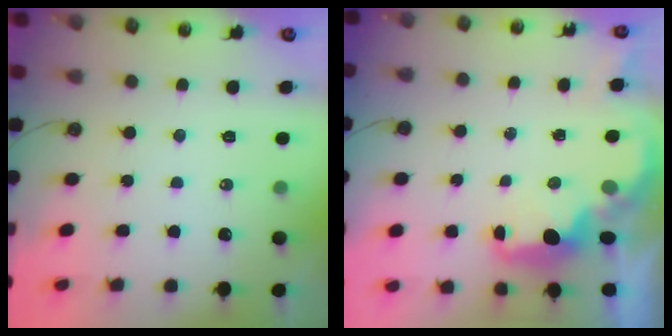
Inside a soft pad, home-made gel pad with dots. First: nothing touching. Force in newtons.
{"total": 3.0, "press": 2.9, "slide": 0.6}